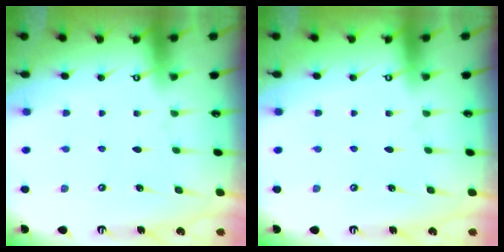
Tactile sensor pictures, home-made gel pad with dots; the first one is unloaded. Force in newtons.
{"total": 0.0}